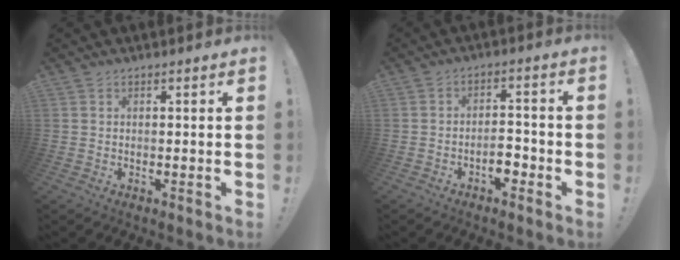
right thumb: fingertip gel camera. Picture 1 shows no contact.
{"total": 5.4, "force": [-2.9, 2.5, 3.8], "torque": [-0.055, 0.010, -0.049]}